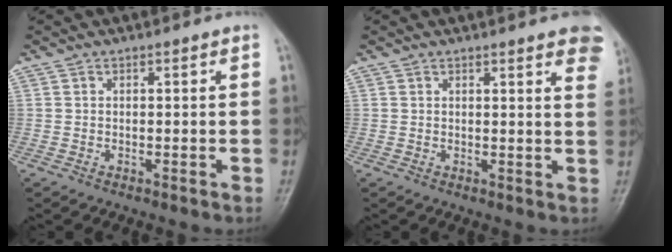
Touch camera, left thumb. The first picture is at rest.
{"total": 9.1, "force": [6.3, 2.0, 6.3], "torque": [-0.051, -0.017, 0.060]}